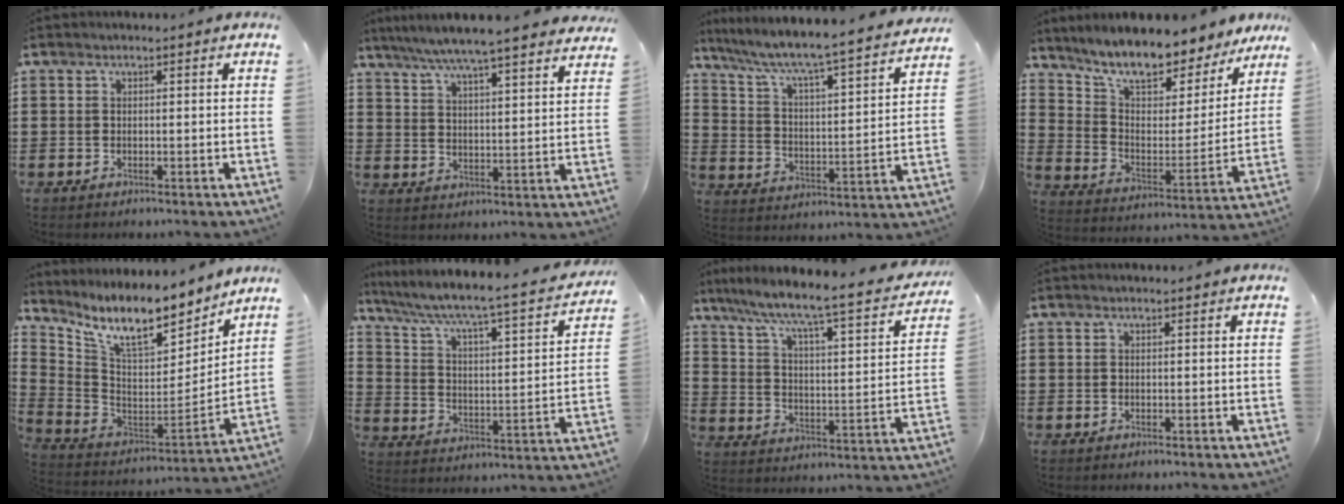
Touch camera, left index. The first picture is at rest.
{"total": 6.3, "force": [5.6, -0.5, 2.8], "torque": [-0.076, -0.030, 0.094]}
{"total": 5.2, "force": [4.5, -0.1, 2.6], "torque": [-0.072, -0.047, 0.064]}
{"total": 9.7, "force": [8.6, 1.9, 4.0], "torque": [-0.102, -0.061, 0.146]}
{"total": 10.6, "force": [8.5, 2.1, 6.0], "torque": [-0.144, -0.060, 0.144]}
{"total": 4.5, "force": [3.5, 0.1, 2.8], "torque": [-0.073, -0.040, 0.046]}
{"total": 5.9, "force": [4.9, -0.4, 3.2], "torque": [-0.087, -0.050, 0.069]}
{"total": 0.0}